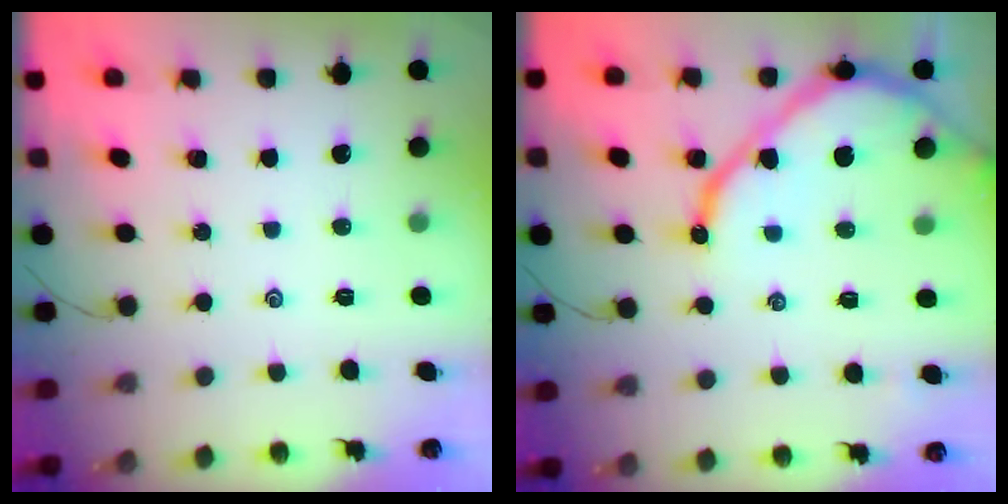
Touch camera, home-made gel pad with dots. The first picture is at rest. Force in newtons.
{"total": 12.2, "press": 12.2, "slide": 1.2}